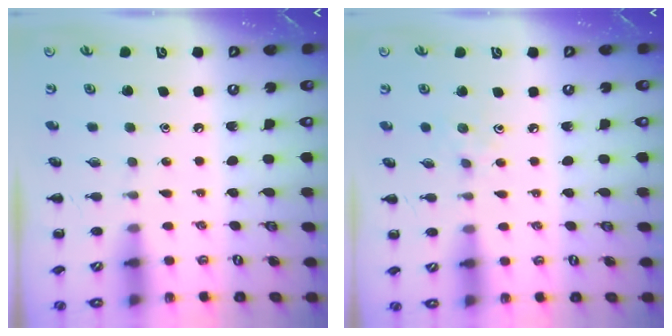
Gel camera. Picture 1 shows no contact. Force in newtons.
{"total": 3.1, "press": 2.8, "slide": 1.2}